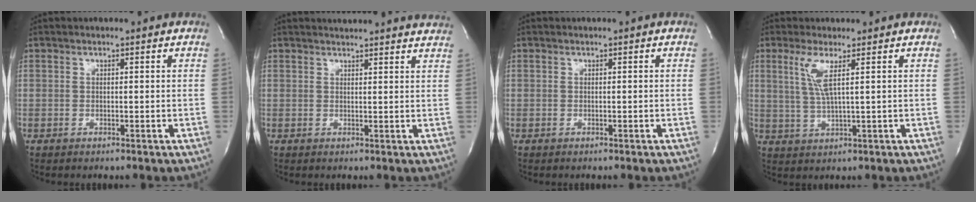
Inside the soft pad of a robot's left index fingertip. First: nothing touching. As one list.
[{"total": 12.4, "force": [12.1, 0.8, 2.8], "torque": [-0.030, -0.012, 0.130]}, {"total": 0.0}, {"total": 4.3, "force": [1.6, -0.1, 4.0], "torque": [-0.092, -0.006, 0.037]}]